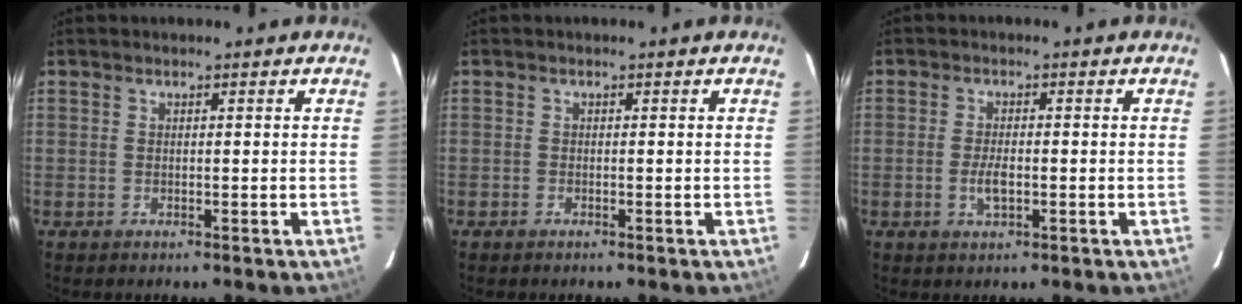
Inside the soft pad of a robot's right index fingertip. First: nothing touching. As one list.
[{"total": 0.5, "force": [-0.5, 0.2, 0.0], "torque": [-0.001, 0.000, -0.012]}, {"total": 3.5, "force": [-1.0, 1.5, 3.0], "torque": [-0.062, -0.002, -0.018]}]